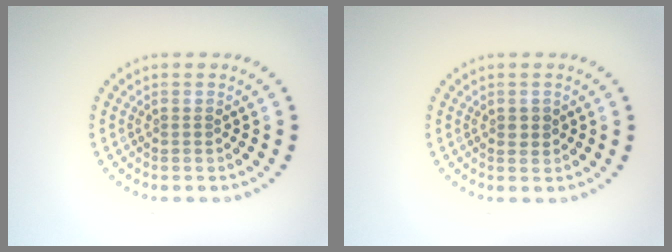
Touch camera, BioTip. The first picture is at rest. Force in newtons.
{"total": 1.1, "press": 1.1, "slide": 0.2}